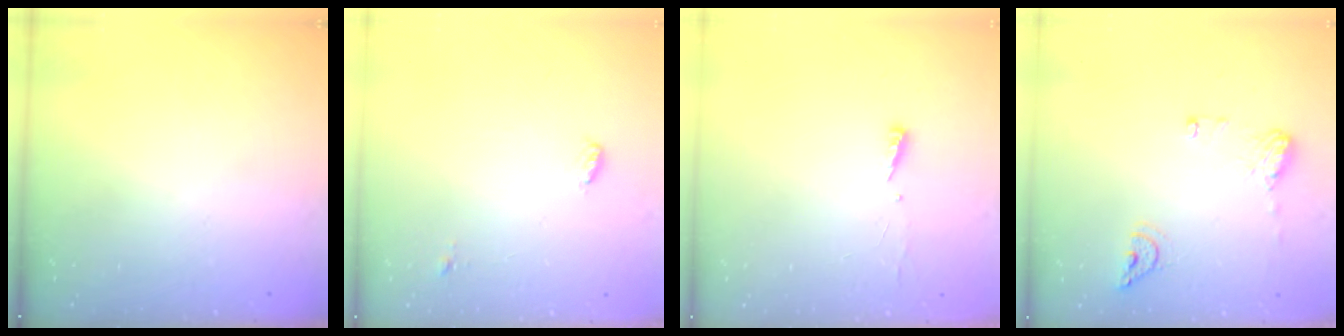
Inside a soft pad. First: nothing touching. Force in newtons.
{"total": 5.0, "press": 4.1, "slide": 2.8}
{"total": 4.1, "press": 4.0, "slide": 1.0}
{"total": 9.1, "press": 9.1, "slide": 1.1}